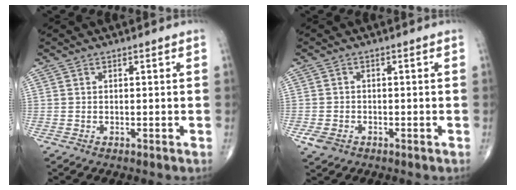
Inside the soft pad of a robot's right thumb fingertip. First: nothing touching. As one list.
[{"total": 3.1, "force": [-1.4, 2.3, 1.6], "torque": [-0.032, 0.003, -0.021]}]